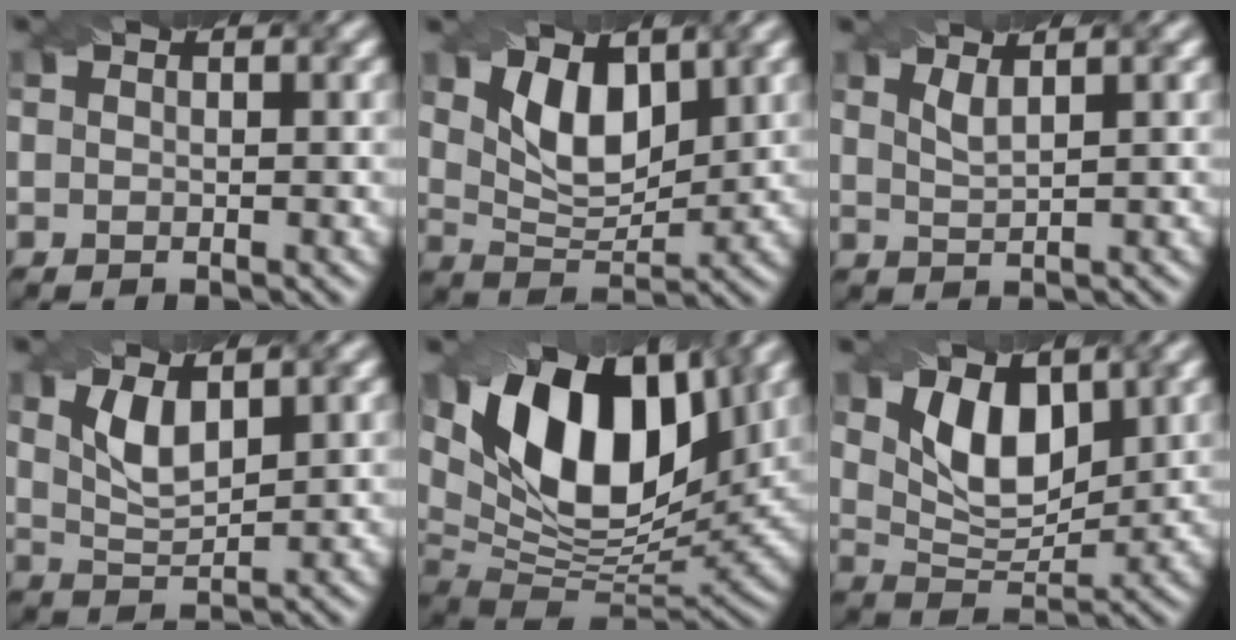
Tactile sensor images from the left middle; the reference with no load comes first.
{"total": 5.0, "force": [2.3, 2.7, 3.5], "torque": [-0.076, -0.008, 0.040]}
{"total": 1.6, "force": [1.1, 0.4, 1.1], "torque": [-0.020, 0.000, 0.021]}
{"total": 3.2, "force": [1.6, 1.3, 2.5], "torque": [-0.056, -0.004, 0.036]}
{"total": 15.4, "force": [6.1, 8.1, 11.6], "torque": [-0.194, 0.014, 0.095]}
{"total": 5.6, "force": [2.4, 3.1, 4.0], "torque": [-0.081, -0.008, 0.043]}